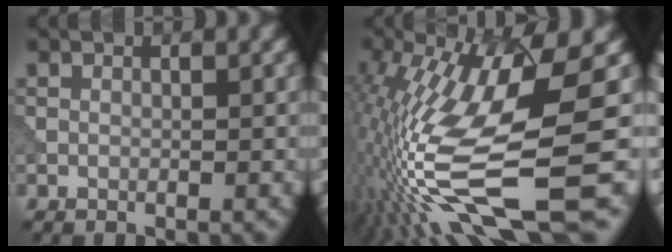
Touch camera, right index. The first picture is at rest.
{"total": 14.5, "force": [-3.5, 2.9, 13.7], "torque": [-0.284, -0.005, -0.047]}